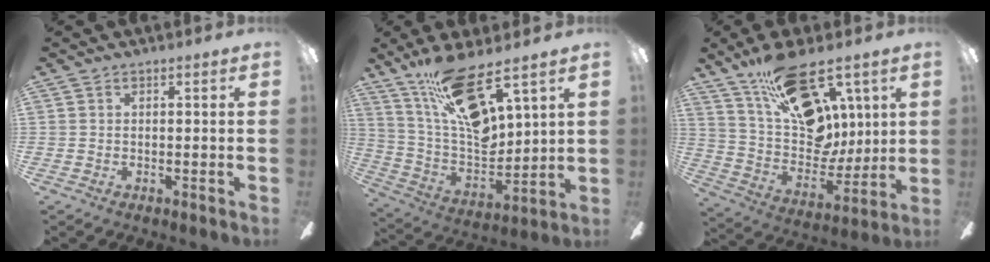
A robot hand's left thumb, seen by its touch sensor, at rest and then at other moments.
{"total": 17.7, "force": [11.8, 5.7, 11.9], "torque": [-0.230, -0.082, 0.203]}
{"total": 23.0, "force": [12.7, 12.7, 14.3], "torque": [-0.235, -0.067, 0.229]}